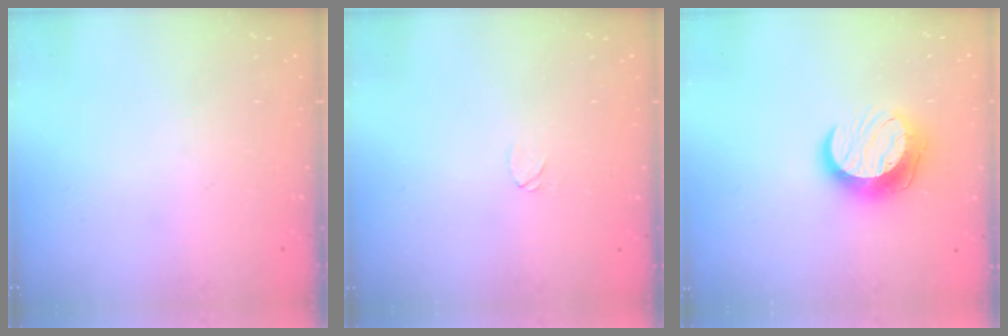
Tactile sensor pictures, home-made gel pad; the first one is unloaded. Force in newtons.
{"total": 3.7, "press": 3.7, "slide": 0.3}
{"total": 13.2, "press": 13.2, "slide": 0.8}